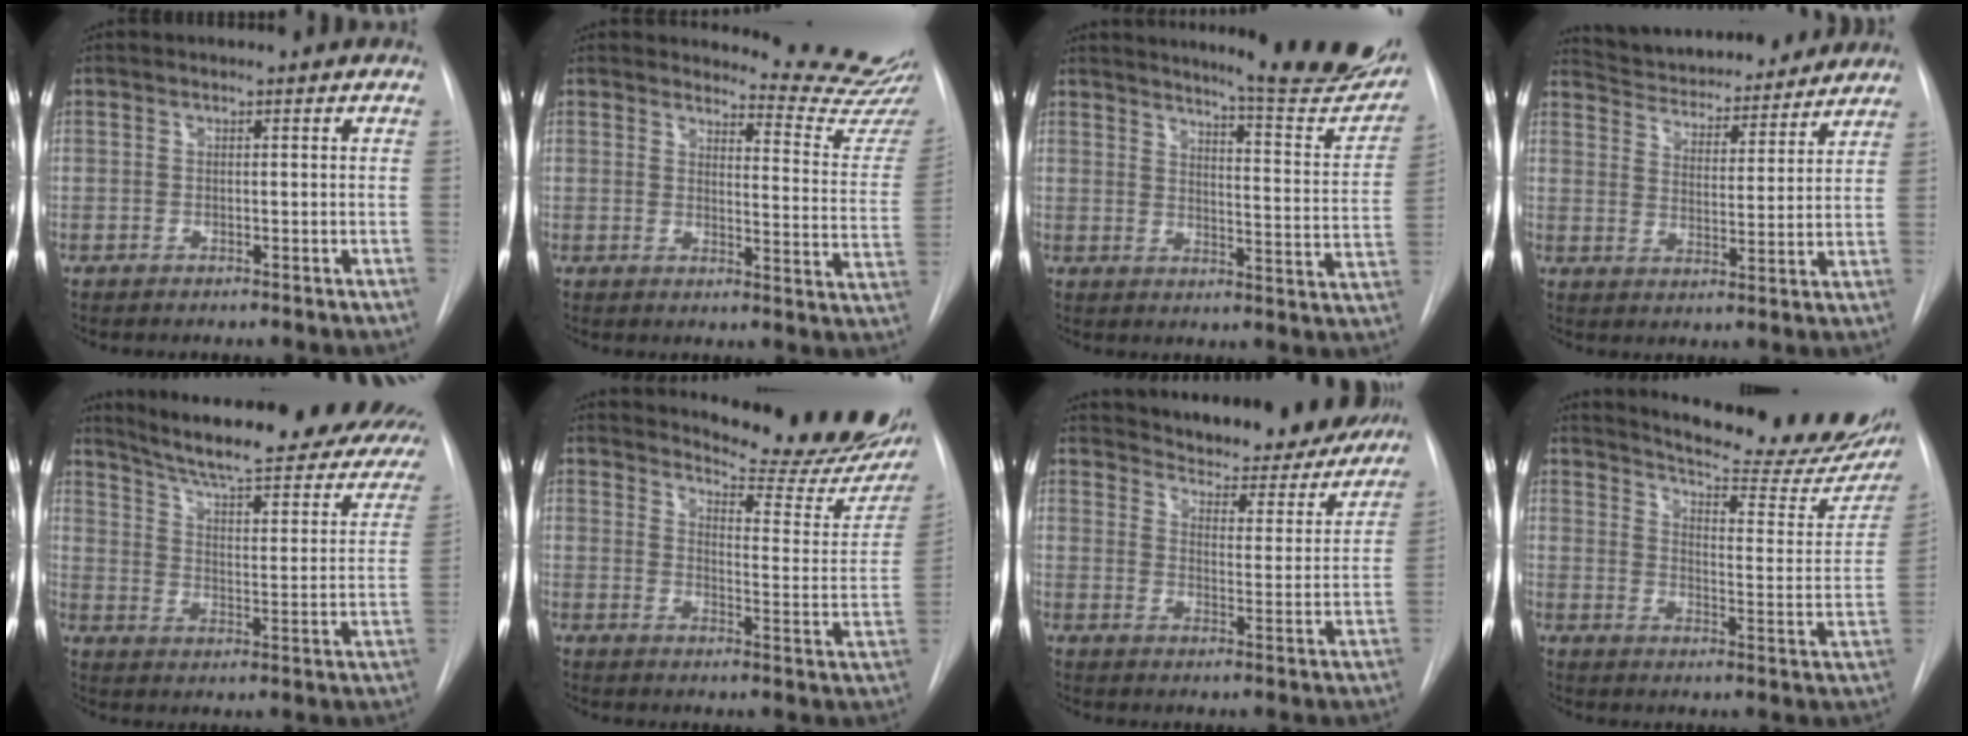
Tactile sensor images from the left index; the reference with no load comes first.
{"total": 12.3, "force": [12.2, -0.9, 0.8], "torque": [0.005, -0.139, 0.117]}
{"total": 17.7, "force": [15.9, 1.1, 7.7], "torque": [-0.095, -0.090, 0.182]}
{"total": 18.0, "force": [16.6, 4.5, 5.3], "torque": [-0.084, 0.005, 0.231]}
{"total": 27.2, "force": [21.8, 5.2, 15.4], "torque": [-0.214, -0.046, 0.267]}
{"total": 18.8, "force": [17.2, 2.7, 6.9], "torque": [-0.084, -0.104, 0.196]}
{"total": 22.7, "force": [21.1, 5.6, 6.4], "torque": [-0.093, -0.060, 0.257]}
{"total": 23.3, "force": [20.2, 3.8, 11.0], "torque": [-0.151, -0.084, 0.238]}